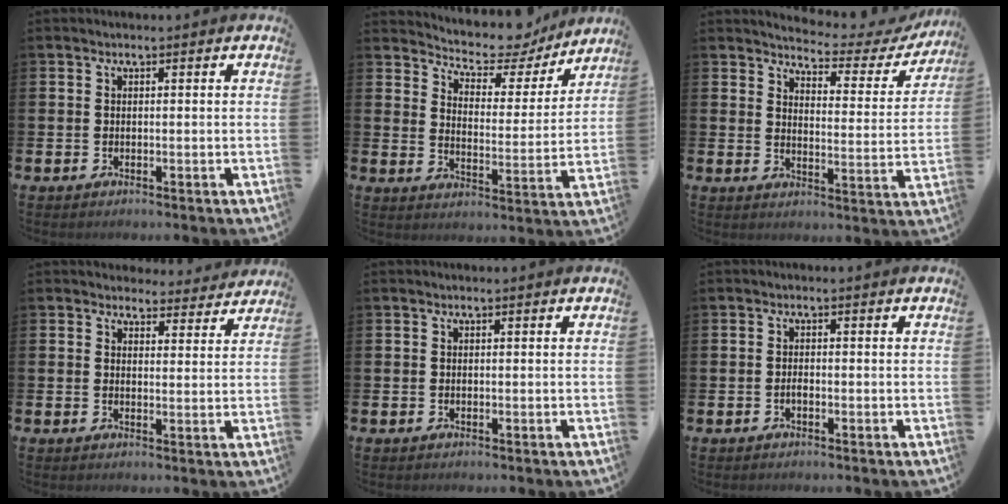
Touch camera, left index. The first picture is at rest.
{"total": 7.0, "force": [6.6, 2.2, 1.2], "torque": [-0.048, -0.054, 0.109]}
{"total": 4.2, "force": [3.9, 1.0, 0.9], "torque": [-0.030, -0.035, 0.059]}
{"total": 3.6, "force": [3.4, 1.3, -0.1], "torque": [-0.001, -0.021, 0.060]}
{"total": 0.0}
{"total": 0.9, "force": [-0.4, 0.4, 0.7], "torque": [-0.008, -0.004, -0.009]}